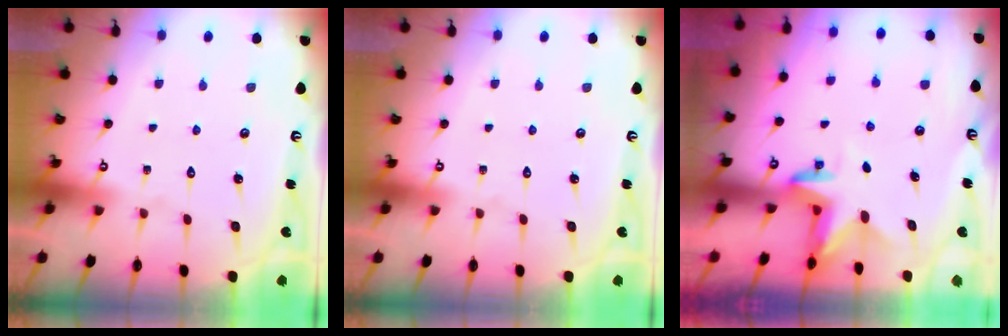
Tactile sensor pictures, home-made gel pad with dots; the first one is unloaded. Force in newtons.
{"total": 0.0}
{"total": 3.2, "press": 3.2, "slide": 0.1}